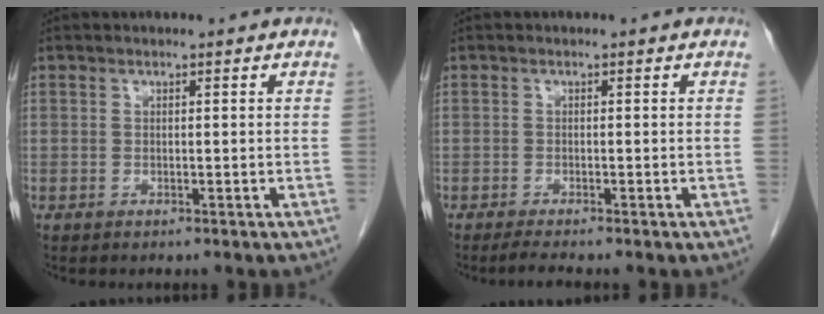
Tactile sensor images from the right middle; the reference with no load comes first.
{"total": 1.8, "force": [-1.6, -0.3, 0.9], "torque": [-0.025, -0.006, -0.031]}